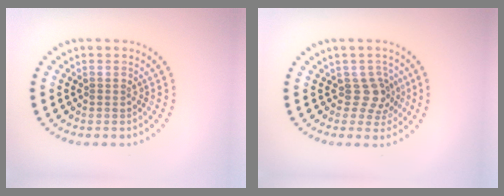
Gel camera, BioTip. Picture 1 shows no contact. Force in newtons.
{"total": 2.2, "press": 1.8, "slide": 1.4}